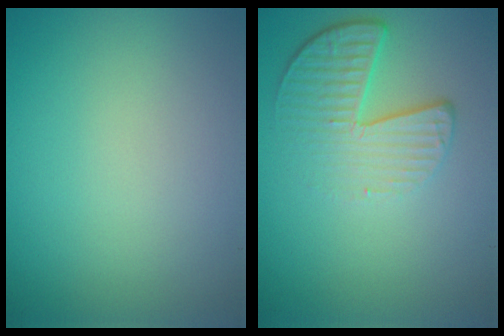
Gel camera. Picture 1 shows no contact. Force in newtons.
{"total": 4.5, "press": 3.0, "slide": 3.3}